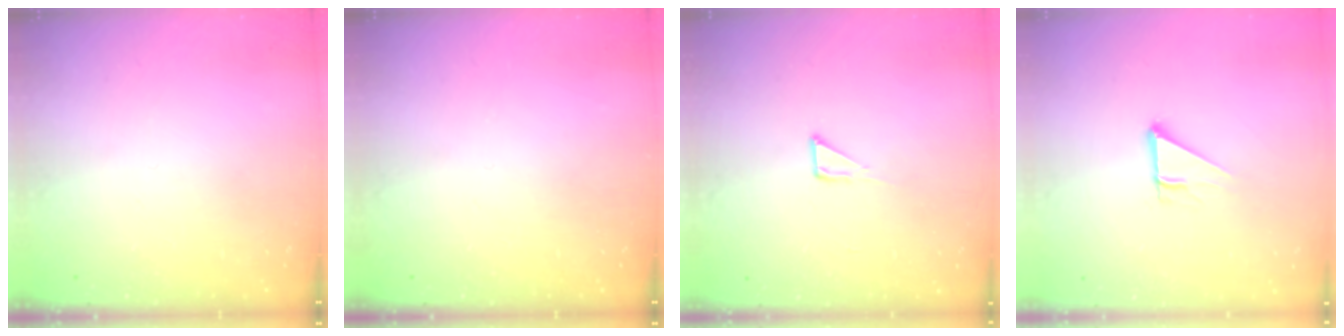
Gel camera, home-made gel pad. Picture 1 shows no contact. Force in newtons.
{"total": 0.0}
{"total": 2.7, "press": 2.7, "slide": 0.2}
{"total": 3.8, "press": 3.8, "slide": 0.3}